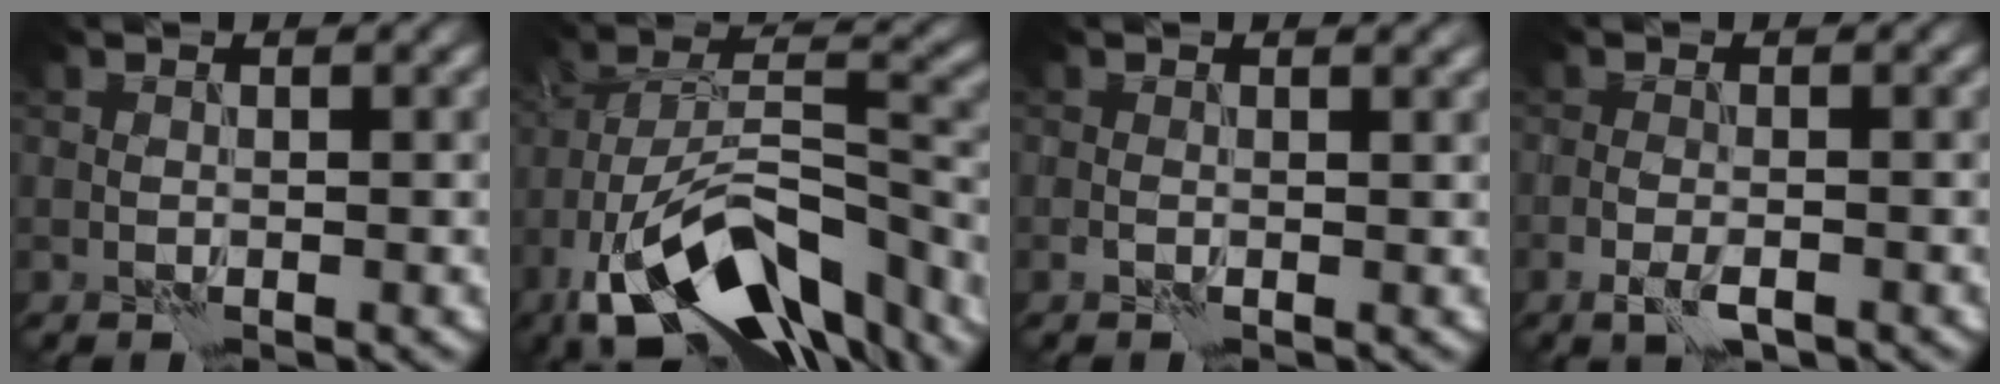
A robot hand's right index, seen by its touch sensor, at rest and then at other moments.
{"total": 15.7, "force": [-9.7, 6.2, 10.7], "torque": [-0.202, 0.010, -0.157]}
{"total": 1.1, "force": [0.3, 0.5, 1.0], "torque": [-0.016, -0.003, 0.001]}
{"total": 2.6, "force": [-1.5, 0.9, 1.9], "torque": [-0.042, -0.004, -0.030]}